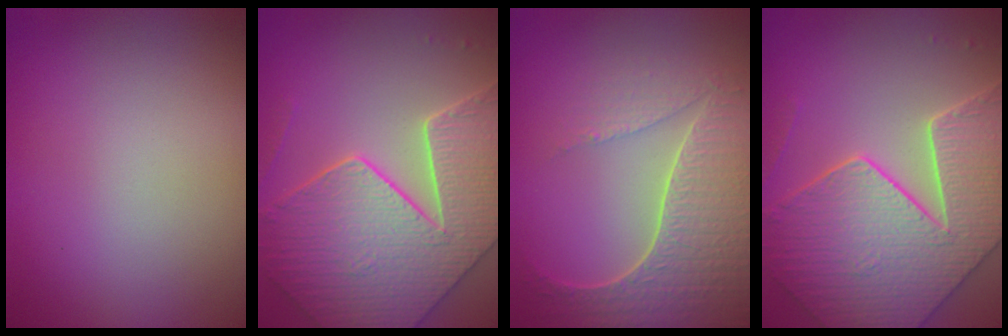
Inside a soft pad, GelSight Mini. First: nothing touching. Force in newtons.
{"total": 8.6, "press": 7.0, "slide": 5.1}
{"total": 6.6, "press": 5.1, "slide": 4.2}
{"total": 8.6, "press": 7.0, "slide": 5.1}